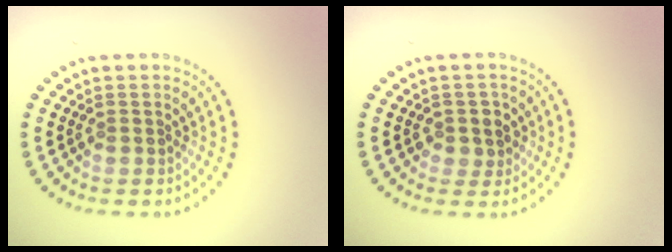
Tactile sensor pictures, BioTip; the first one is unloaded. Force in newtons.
{"total": 1.9, "press": 1.7, "slide": 0.8}